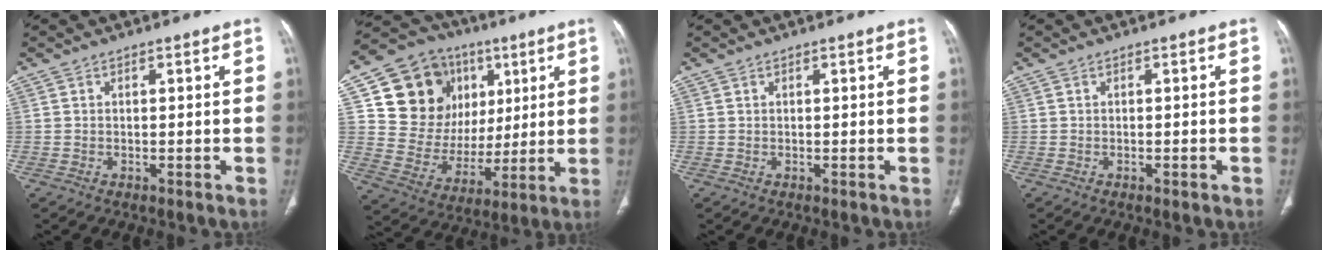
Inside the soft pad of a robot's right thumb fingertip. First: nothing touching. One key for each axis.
{"total": 21.2, "fx": 7.1, "fy": 17.4, "fz": 9.7, "tx": -0.113, "ty": 0.017, "tz": 0.143}
{"total": 0.0}
{"total": 1.1, "fx": -0.6, "fy": 0.2, "fz": 0.9, "tx": -0.014, "ty": -0.001, "tz": -0.008}